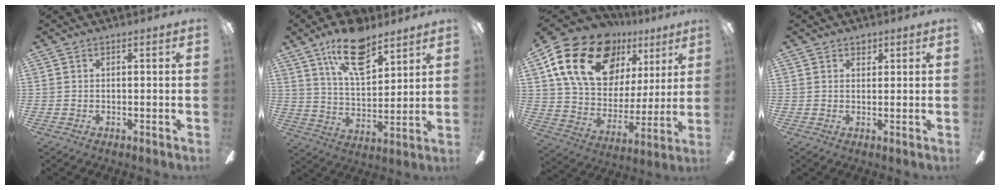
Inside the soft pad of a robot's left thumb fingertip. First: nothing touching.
{"total": 15.9, "force": [10.5, 6.9, 9.8], "torque": [-0.163, -0.040, 0.180]}
{"total": 23.1, "force": [13.3, 14.2, 12.3], "torque": [-0.221, -0.059, 0.249]}
{"total": 1.7, "force": [1.3, 1.1, 0.5], "torque": [0.005, -0.003, 0.020]}